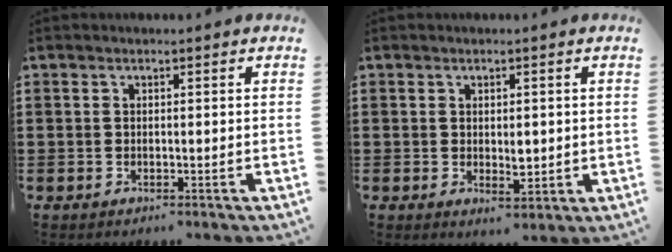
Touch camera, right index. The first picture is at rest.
{"total": 2.7, "force": [0.0, 1.6, 2.2], "torque": [-0.026, -0.003, -0.002]}